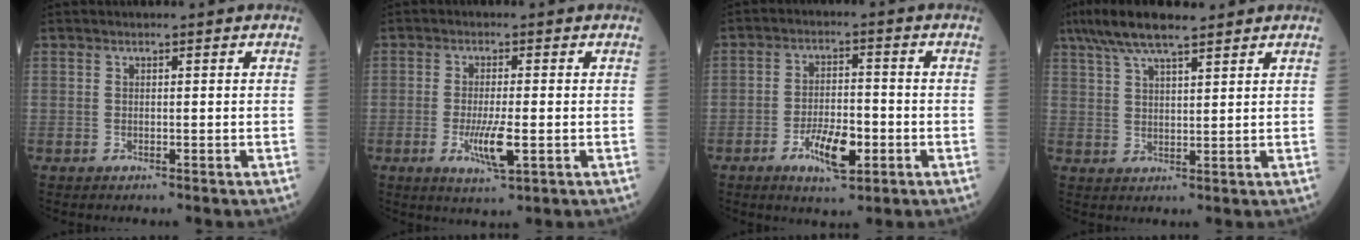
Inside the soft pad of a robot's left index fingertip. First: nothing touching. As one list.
[{"total": 5.2, "force": [-1.4, 0.8, 5.0], "torque": [-0.102, -0.011, -0.022]}, {"total": 7.1, "force": [-3.1, 2.5, 5.9], "torque": [-0.111, -0.004, -0.049]}, {"total": 8.9, "force": [6.8, 1.4, 5.5], "torque": [-0.109, 0.033, 0.121]}]